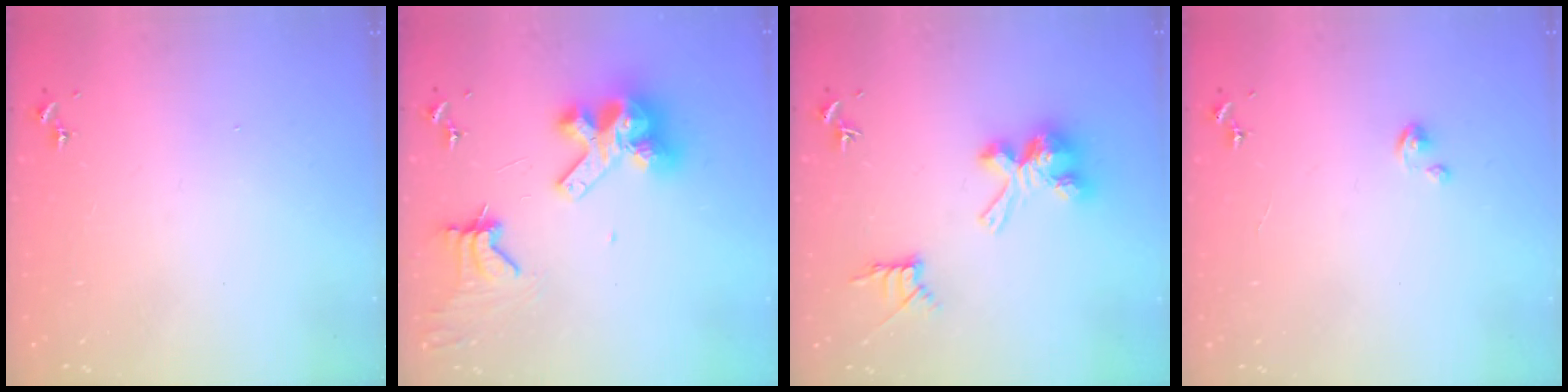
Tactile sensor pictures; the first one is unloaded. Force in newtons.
{"total": 15.2, "press": 15.0, "slide": 2.0}
{"total": 13.9, "press": 13.9, "slide": 0.3}
{"total": 2.8, "press": 2.8, "slide": 0.2}